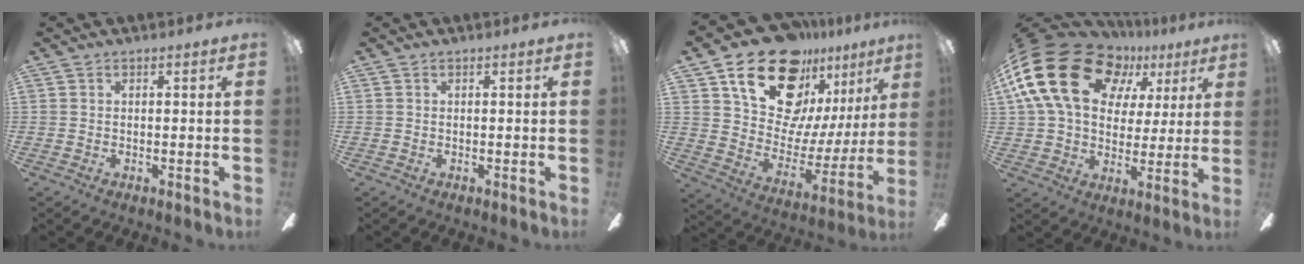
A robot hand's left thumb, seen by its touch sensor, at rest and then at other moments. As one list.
[{"total": 0.0}, {"total": 23.2, "force": [15.5, 13.0, 11.3], "torque": [-0.184, -0.095, 0.289]}, {"total": 23.1, "force": [9.3, 15.9, 13.9], "torque": [-0.278, -0.031, 0.171]}]